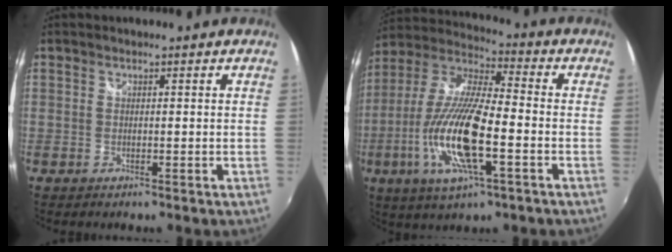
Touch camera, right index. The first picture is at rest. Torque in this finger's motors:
{"motor_torque": [2.14, 0.00, 1.05, 0.21]}